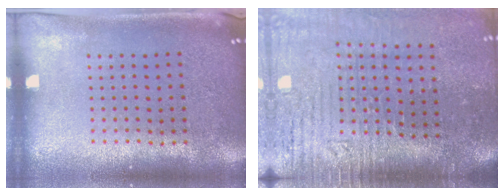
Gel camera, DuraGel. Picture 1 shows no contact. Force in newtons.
{"total": 4.7, "press": 4.0, "slide": 2.4}